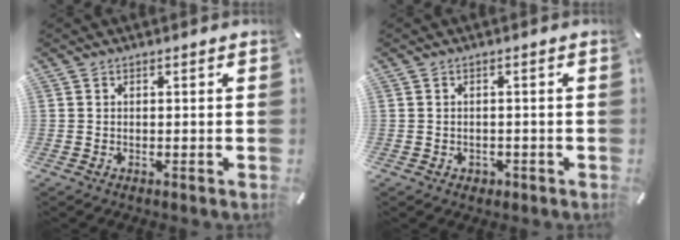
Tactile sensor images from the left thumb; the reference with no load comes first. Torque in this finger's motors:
{"motor_torque": [-0.10, 0.39, -0.06, 0.07, -0.03]}